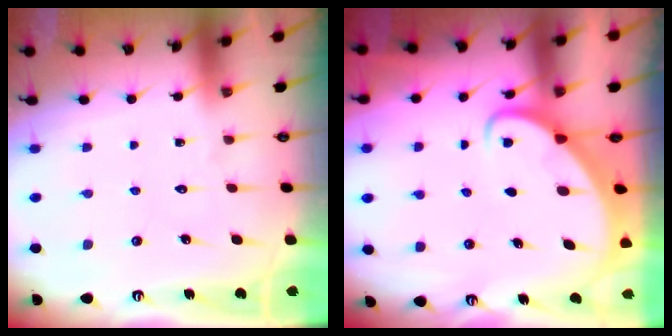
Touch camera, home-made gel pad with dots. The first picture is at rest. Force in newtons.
{"total": 2.6, "press": 2.6, "slide": 0.3}